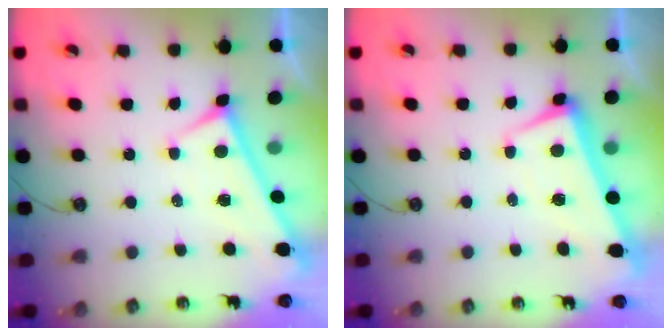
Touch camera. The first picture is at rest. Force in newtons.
{"total": 2.4, "press": 2.3, "slide": 0.7}